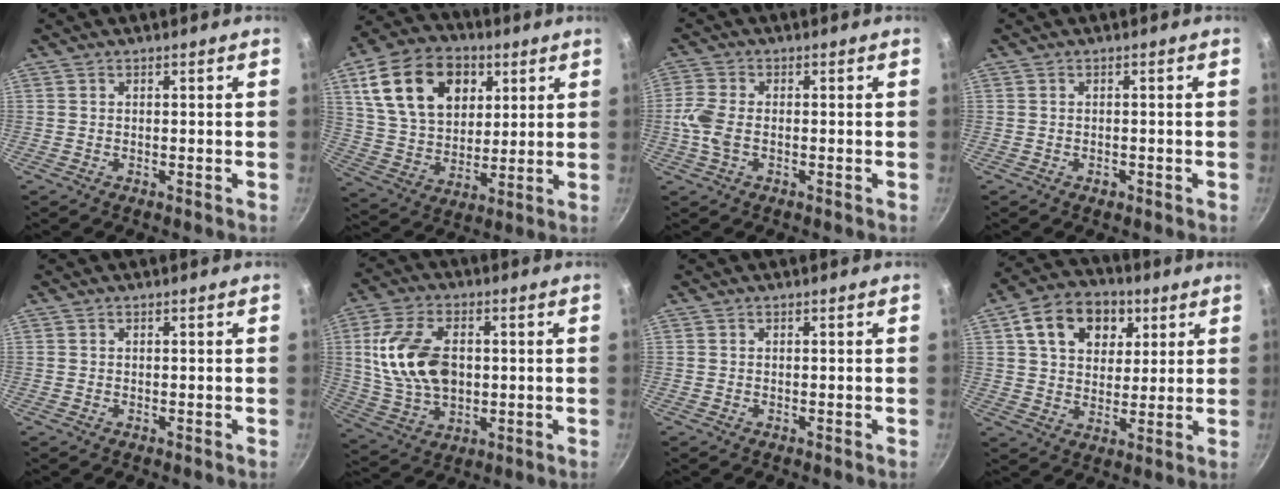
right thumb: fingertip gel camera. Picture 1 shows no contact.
{"total": 20.0, "force": [7.5, 13.8, 12.3], "torque": [-0.195, -0.010, 0.134]}
{"total": 5.4, "force": [-0.9, 3.1, 4.3], "torque": [-0.102, 0.006, -0.026]}
{"total": 1.0, "force": [-0.6, 0.6, 0.5], "torque": [-0.010, 0.003, -0.004]}
{"total": 0.0}
{"total": 15.8, "force": [1.5, 10.2, 12.0], "torque": [-0.212, 0.002, 0.036]}
{"total": 0.0}
{"total": 13.0, "force": [4.9, 9.6, 7.3], "torque": [-0.089, 0.000, 0.072]}